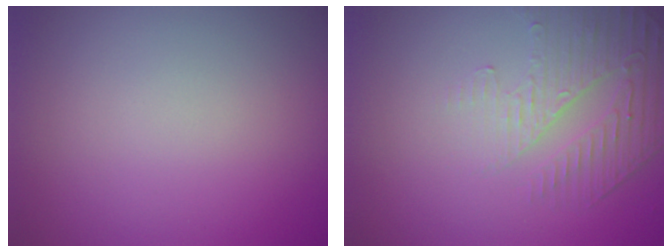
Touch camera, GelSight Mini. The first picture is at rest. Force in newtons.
{"total": 2.2, "press": 1.7, "slide": 1.4}